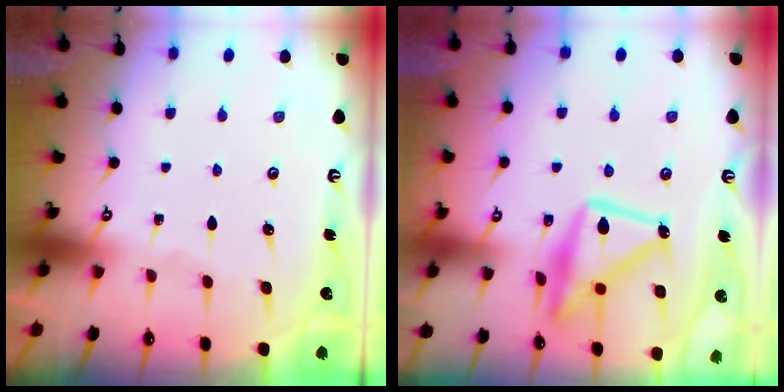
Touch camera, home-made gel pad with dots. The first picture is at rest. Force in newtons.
{"total": 17.7, "press": 17.6, "slide": 1.1}